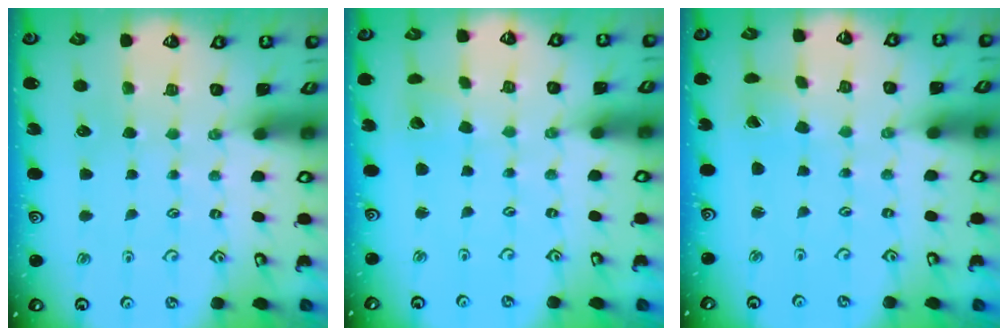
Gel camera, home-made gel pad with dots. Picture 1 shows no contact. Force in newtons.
{"total": 2.4, "press": 2.4, "slide": 0.2}
{"total": 0.0}